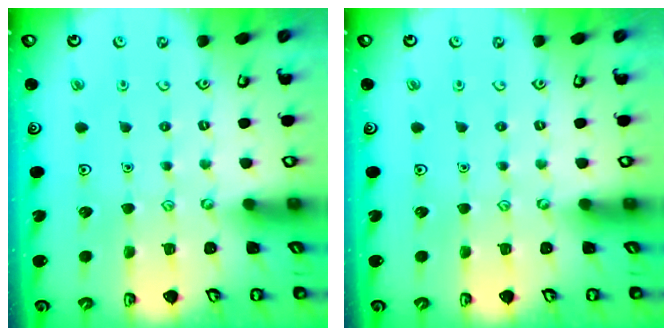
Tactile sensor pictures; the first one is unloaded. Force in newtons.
{"total": 0.0}